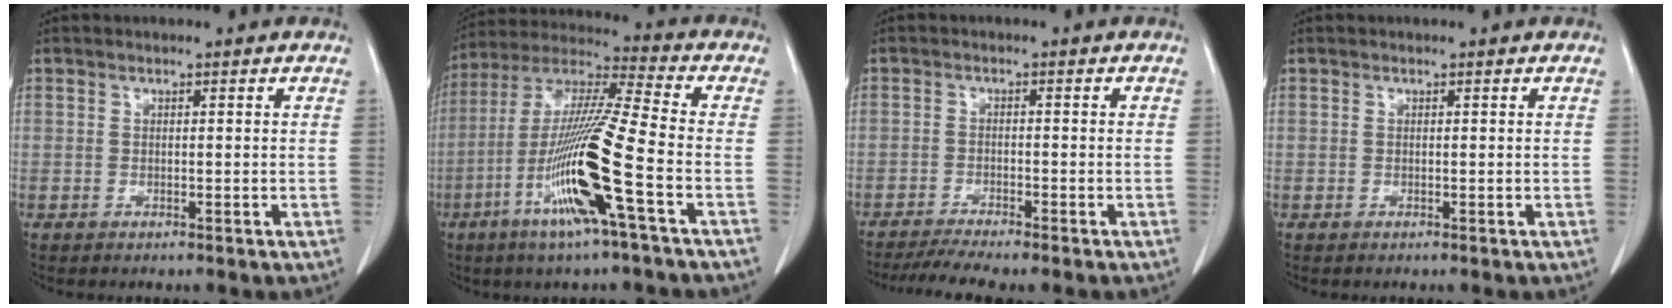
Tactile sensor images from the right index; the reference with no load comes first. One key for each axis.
{"total": 17.3, "fx": -6.3, "fy": -0.7, "fz": 16.1, "tx": -0.332, "ty": -0.020, "tz": -0.126}
{"total": 6.5, "fx": -5.7, "fy": 0.1, "fz": 3.2, "tx": -0.044, "ty": -0.009, "tz": -0.092}
{"total": 0.0}